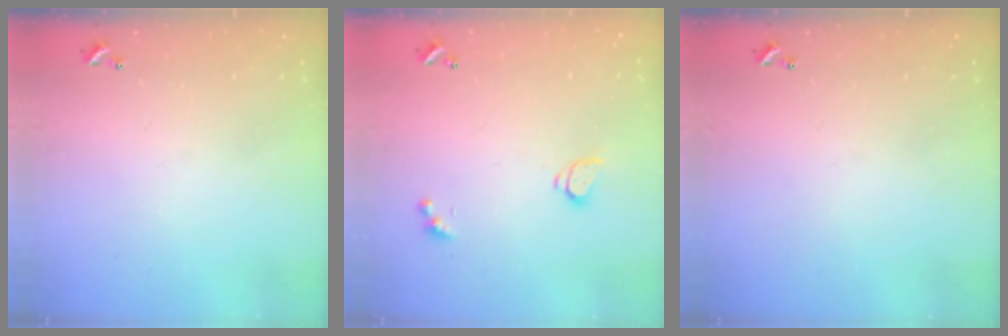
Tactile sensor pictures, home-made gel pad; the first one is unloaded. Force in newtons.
{"total": 1.6, "press": 1.5, "slide": 0.4}
{"total": 0.0}